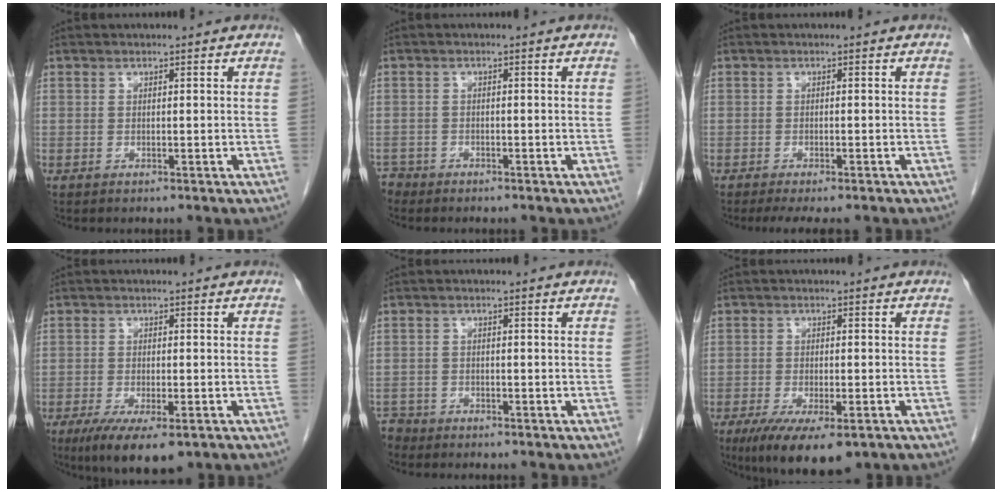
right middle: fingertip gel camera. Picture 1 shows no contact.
{"total": 1.9, "force": [-1.8, 0.7, -0.2], "torque": [0.005, -0.002, -0.034]}
{"total": 5.9, "force": [-4.9, 1.2, 3.1], "torque": [-0.037, -0.010, -0.070]}
{"total": 8.8, "force": [-5.4, 2.5, 6.4], "torque": [-0.102, -0.020, -0.082]}
{"total": 2.4, "force": [-2.2, 0.7, -0.4], "torque": [0.008, -0.003, -0.042]}
{"total": 10.3, "force": [-6.5, 3.1, 7.4], "torque": [-0.117, -0.021, -0.099]}